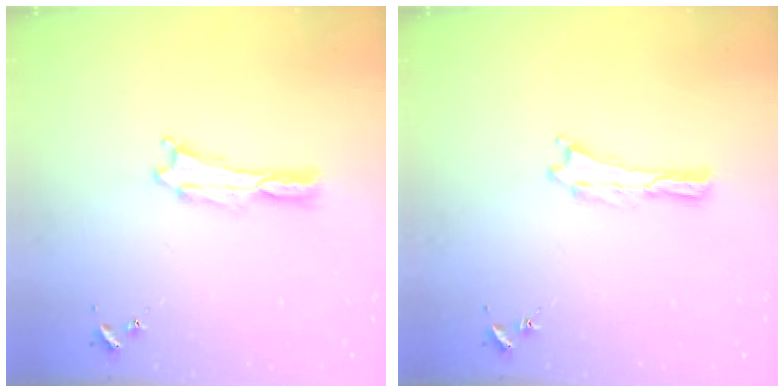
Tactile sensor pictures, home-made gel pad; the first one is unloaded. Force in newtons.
{"total": 0.0}